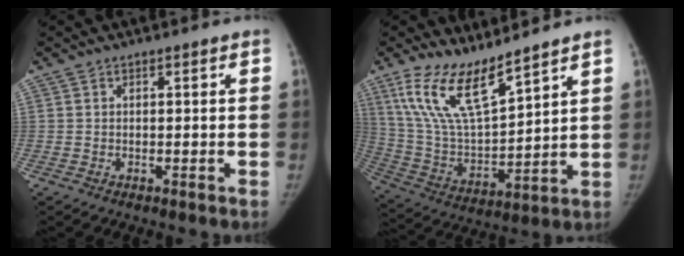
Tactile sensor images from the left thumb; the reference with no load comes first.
{"total": 14.6, "force": [10.6, 3.6, 9.4], "torque": [-0.166, -0.063, 0.224]}